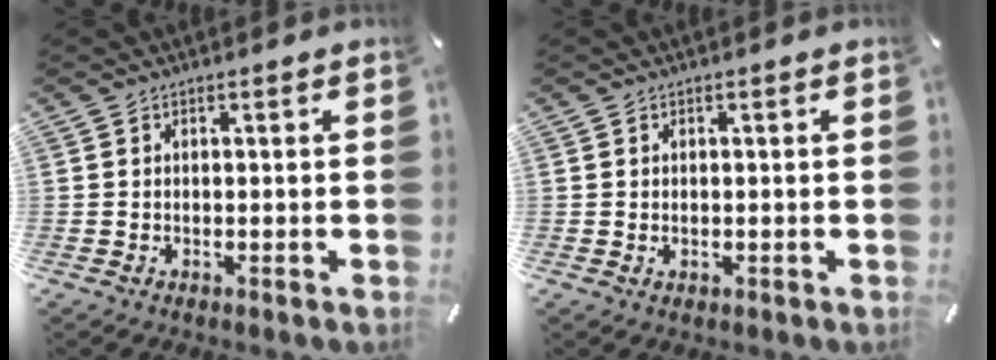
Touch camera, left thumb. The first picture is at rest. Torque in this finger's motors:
{"motor_torque": [0.16, 0.23, -0.02, 0.10, 0.04]}